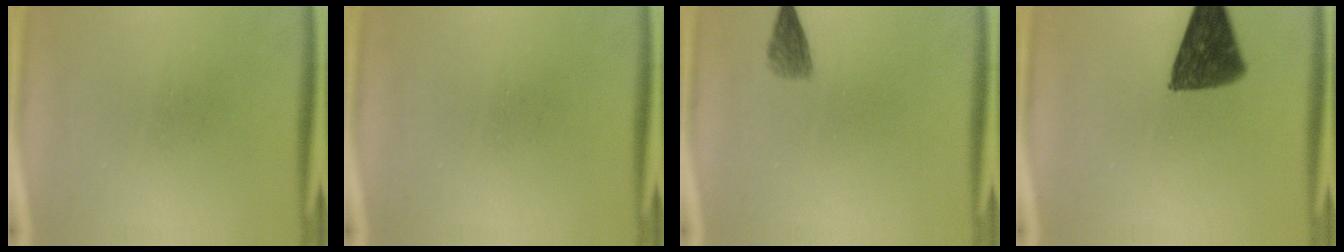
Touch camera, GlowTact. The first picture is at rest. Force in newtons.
{"total": 0.0}
{"total": 2.2}
{"total": 11.3}